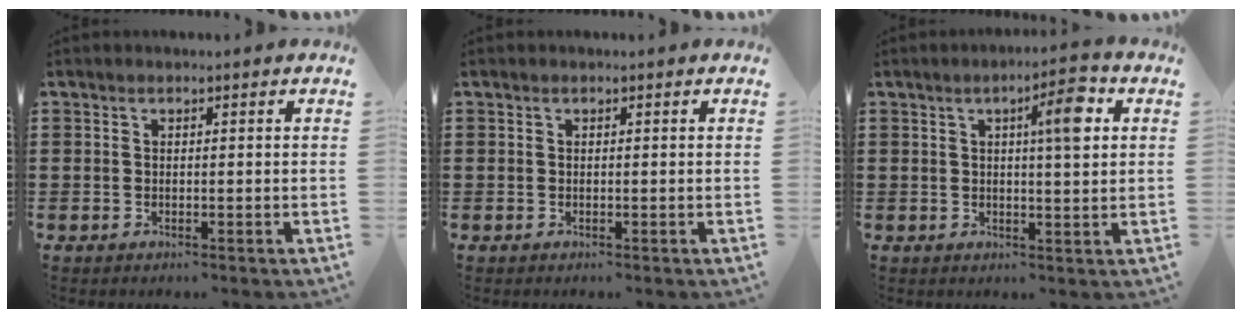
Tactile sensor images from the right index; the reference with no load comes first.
{"total": 0.0}
{"total": 6.3, "force": [2.1, 1.2, 5.8], "torque": [-0.086, -0.002, 0.023]}